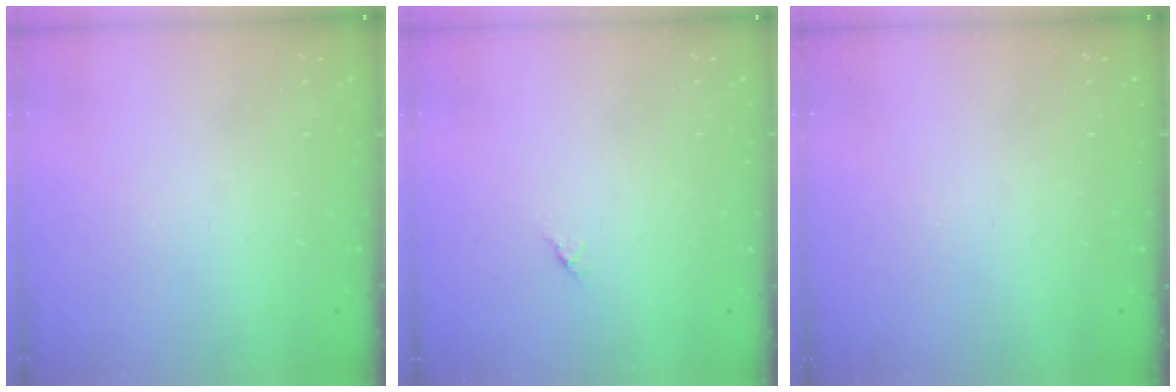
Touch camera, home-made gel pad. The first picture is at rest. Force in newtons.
{"total": 1.2, "press": 1.2, "slide": 0.3}
{"total": 0.0}